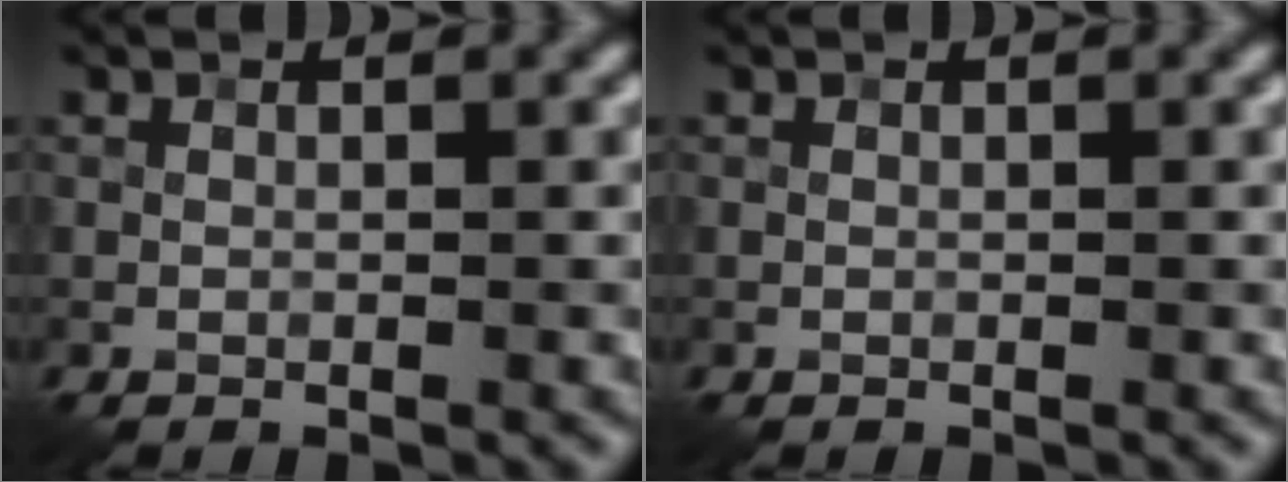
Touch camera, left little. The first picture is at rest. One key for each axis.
{"total": 0.0}